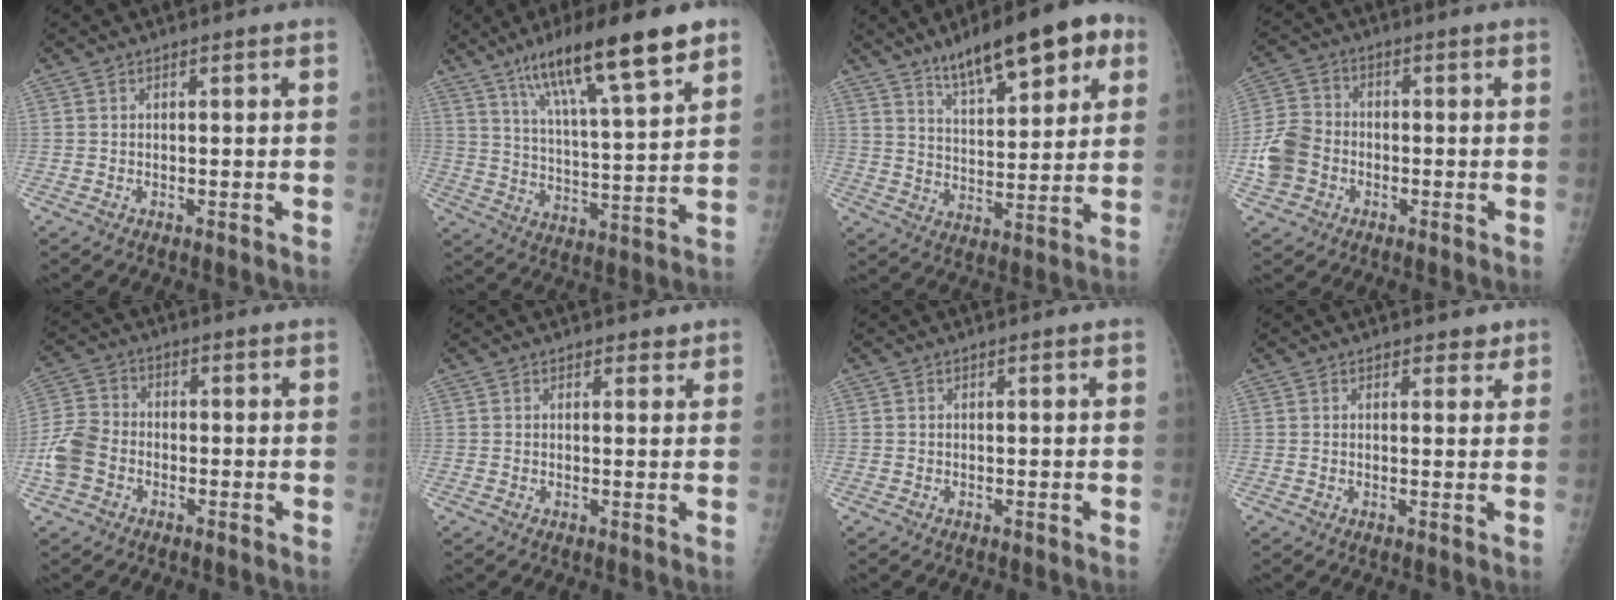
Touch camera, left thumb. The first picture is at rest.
{"total": 19.0, "force": [11.8, 3.3, 14.5], "torque": [-0.225, -0.041, 0.198]}
{"total": 16.4, "force": [9.5, 5.7, 12.1], "torque": [-0.142, -0.028, 0.147]}
{"total": 8.3, "force": [-2.2, 6.8, 4.2], "torque": [-0.077, 0.019, -0.047]}
{"total": 7.4, "force": [-2.4, 5.7, 4.1], "torque": [-0.084, 0.017, -0.053]}
{"total": 1.5, "force": [1.2, 0.8, 0.4], "torque": [0.008, -0.007, 0.012]}
{"total": 0.0}
{"total": 2.2, "force": [1.6, 1.3, 0.8], "torque": [0.011, -0.008, 0.016]}